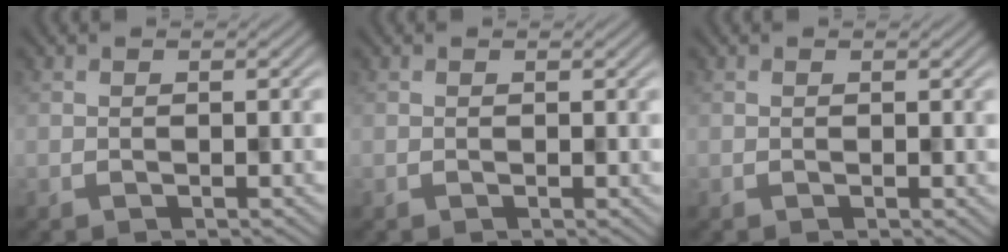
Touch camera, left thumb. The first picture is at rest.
{"total": 0.0}
{"total": 0.0}